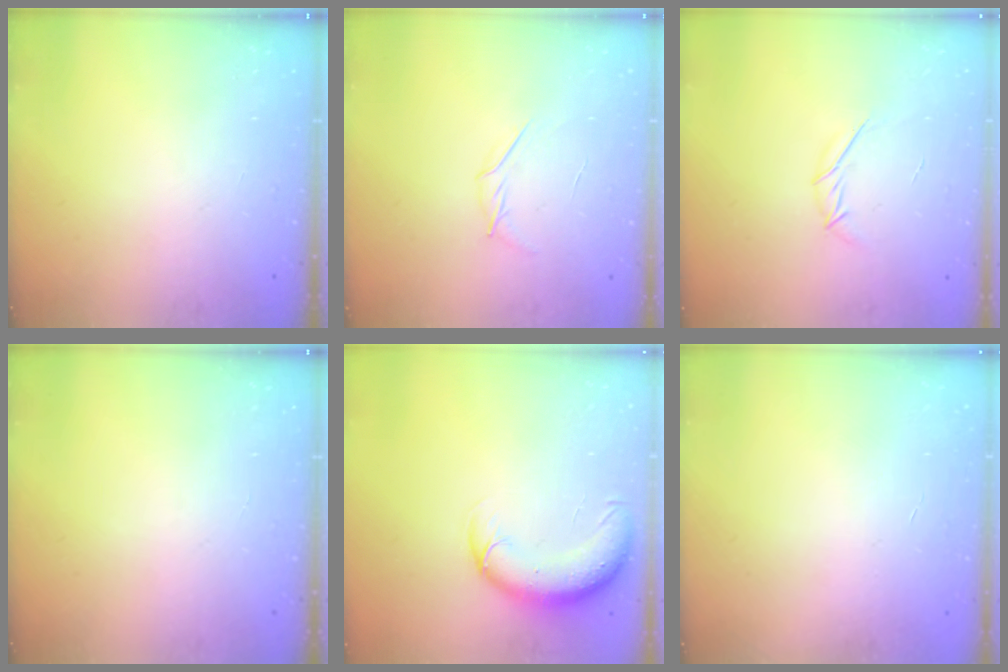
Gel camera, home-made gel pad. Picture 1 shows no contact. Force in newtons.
{"total": 4.1, "press": 3.9, "slide": 1.1}
{"total": 5.4, "press": 5.3, "slide": 1.1}
{"total": 0.0}
{"total": 9.1, "press": 8.7, "slide": 2.5}
{"total": 0.5, "press": 0.5, "slide": 0.1}